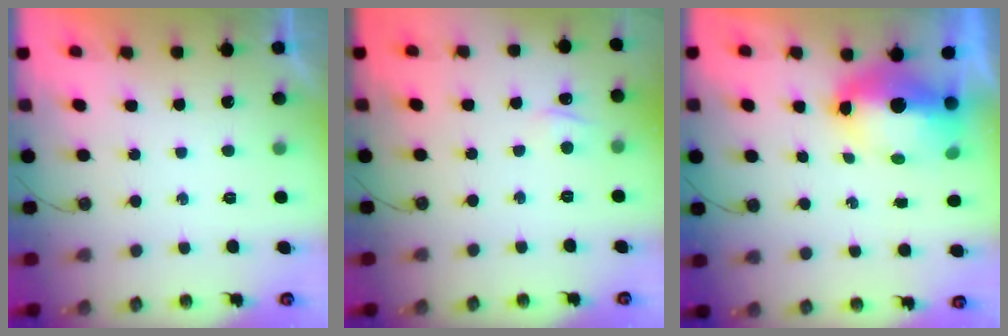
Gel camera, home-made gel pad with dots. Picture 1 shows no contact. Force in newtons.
{"total": 4.5, "press": 4.4, "slide": 0.6}
{"total": 10.3, "press": 10.1, "slide": 1.7}